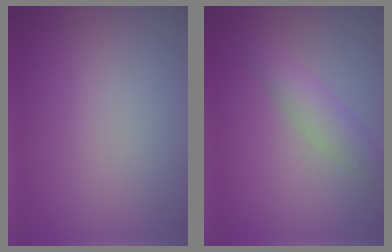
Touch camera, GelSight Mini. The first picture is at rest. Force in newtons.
{"total": 2.3, "press": 2.3, "slide": 0.1}